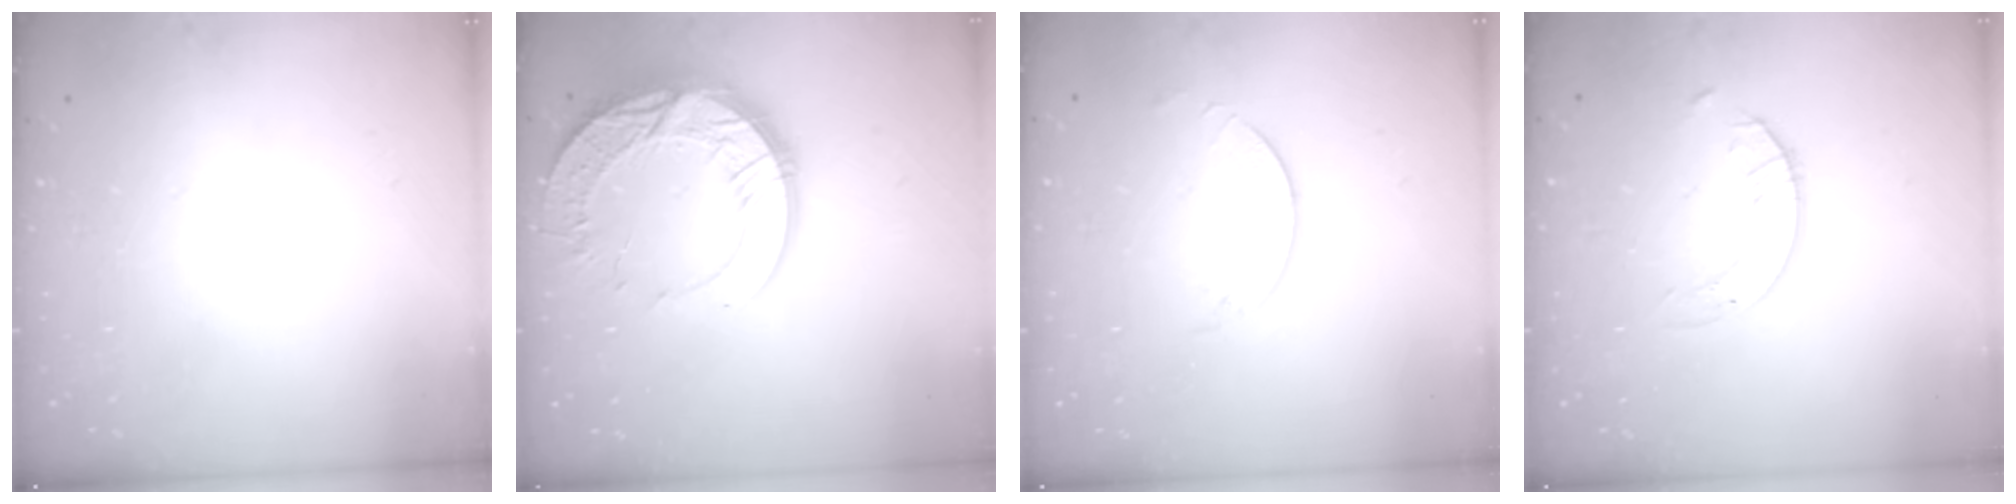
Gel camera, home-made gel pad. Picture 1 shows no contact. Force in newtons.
{"total": 18.8, "press": 18.8, "slide": 1.7}
{"total": 2.0, "press": 2.0, "slide": 0.2}
{"total": 2.1, "press": 2.1, "slide": 0.2}